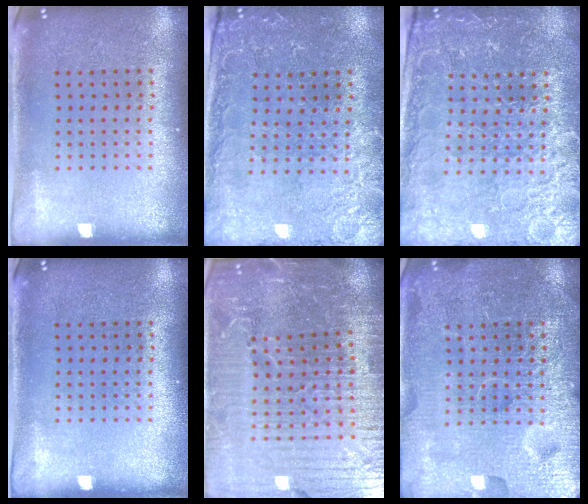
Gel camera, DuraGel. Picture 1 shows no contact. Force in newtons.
{"total": 0.6, "press": 0.4, "slide": 0.4}
{"total": 4.0, "press": 3.8, "slide": 0.9}
{"total": 0.0}
{"total": 7.1, "press": 6.2, "slide": 3.6}
{"total": 6.9, "press": 6.8, "slide": 0.8}